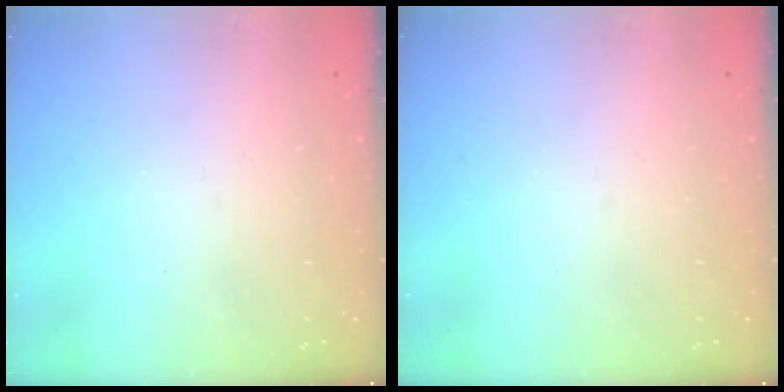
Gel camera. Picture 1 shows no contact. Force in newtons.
{"total": 0.0}